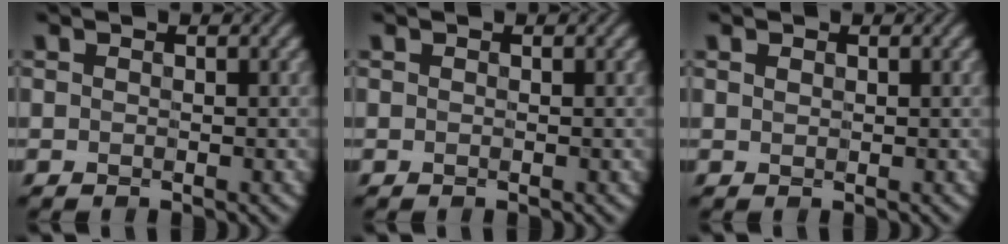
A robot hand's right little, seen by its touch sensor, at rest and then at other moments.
{"total": 0.0}
{"total": 0.6, "force": [0.3, 0.5, 0.3], "torque": [-0.005, 0.001, 0.005]}